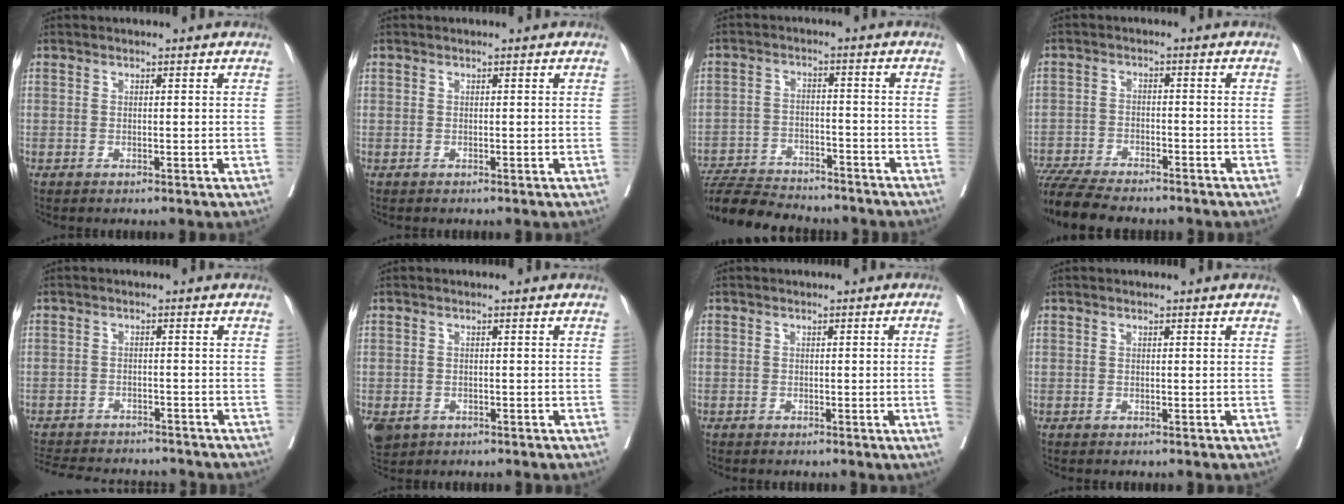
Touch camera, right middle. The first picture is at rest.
{"total": 0.0}
{"total": 14.2, "force": [-13.1, 2.7, 4.8], "torque": [-0.088, -0.002, -0.197]}
{"total": 11.9, "force": [-10.5, 2.1, 5.2], "torque": [-0.086, -0.016, -0.166]}
{"total": 12.9, "force": [-11.7, 3.9, 3.8], "torque": [-0.076, 0.001, -0.156]}
{"total": 6.0, "force": [-3.1, 4.6, 2.4], "torque": [-0.060, -0.007, -0.044]}
{"total": 2.4, "force": [-0.4, -1.1, 2.1], "torque": [-0.024, -0.003, -0.004]}
{"total": 0.0}